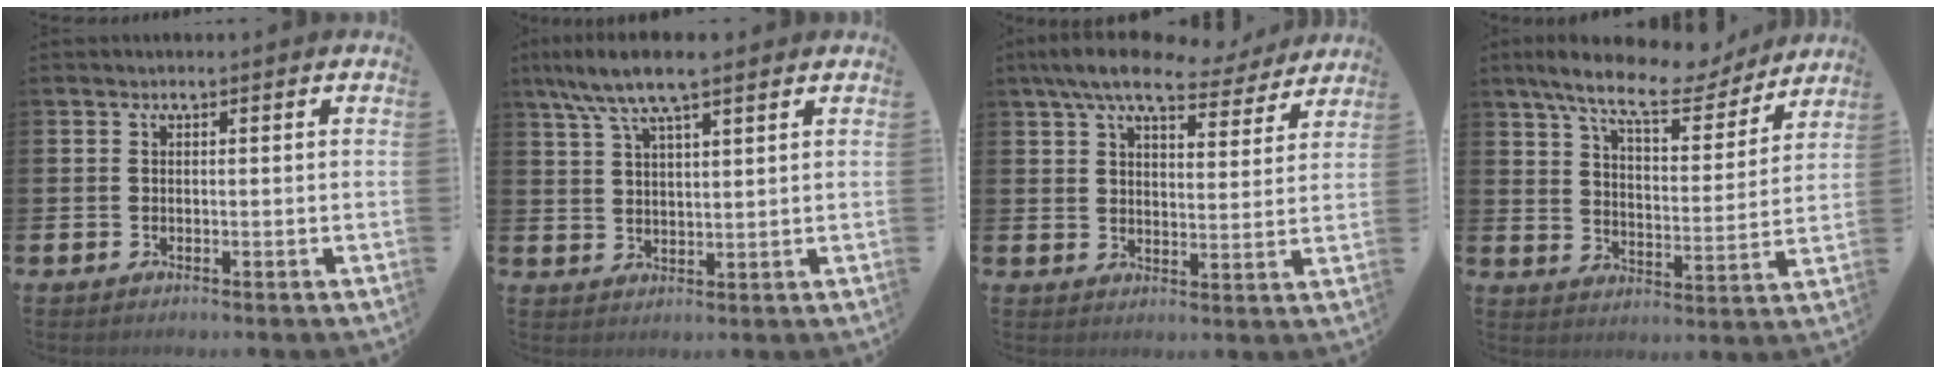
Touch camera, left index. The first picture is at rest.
{"total": 7.8, "force": [6.3, 1.6, 4.4], "torque": [-0.098, -0.011, 0.112]}
{"total": 8.7, "force": [7.4, 2.5, 3.8], "torque": [-0.074, -0.036, 0.126]}
{"total": 11.2, "force": [9.7, 2.7, 4.9], "torque": [-0.114, -0.053, 0.165]}